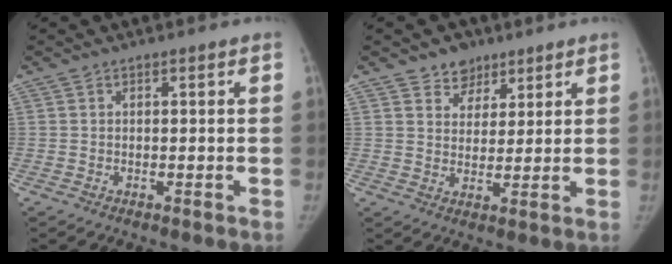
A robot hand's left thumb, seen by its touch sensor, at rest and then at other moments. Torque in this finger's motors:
{"motor_torque": [-0.10, -0.10, 0.16, 0.46, -0.01]}